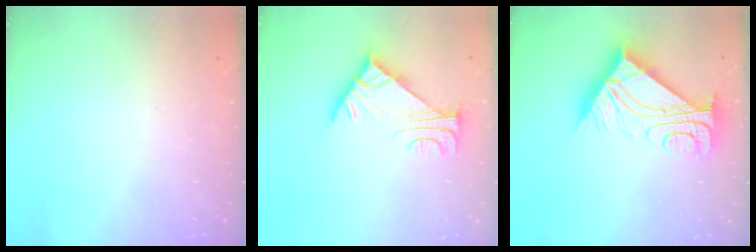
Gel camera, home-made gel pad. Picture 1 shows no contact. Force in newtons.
{"total": 6.0, "press": 5.9, "slide": 1.0}
{"total": 11.2, "press": 11.2, "slide": 1.0}